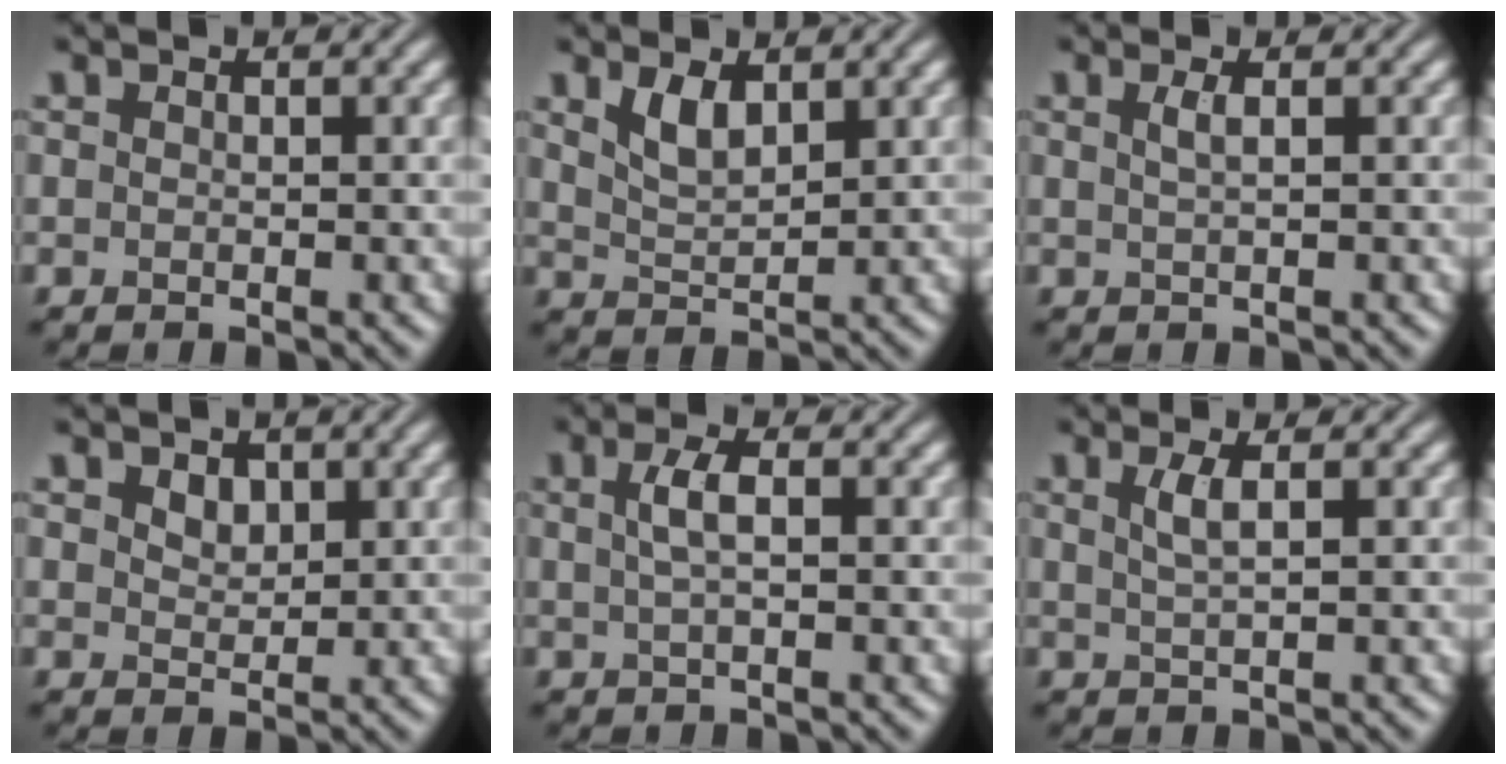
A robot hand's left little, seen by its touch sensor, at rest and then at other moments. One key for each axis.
{"total": 2.6, "fx": 1.6, "fy": 1.1, "fz": 1.8, "tx": -0.042, "ty": -0.004, "tz": 0.035}
{"total": 1.4, "fx": 0.4, "fy": 0.5, "fz": 1.2, "tx": -0.020, "ty": 0.003, "tz": 0.005}
{"total": 1.6, "fx": 0.9, "fy": 1.1, "fz": 0.8, "tx": -0.017, "ty": -0.001, "tz": 0.017}
{"total": 2.1, "fx": 0.4, "fy": 0.6, "fz": 2.0, "tx": -0.042, "ty": 0.006, "tz": 0.007}
{"total": 1.9, "fx": 0.6, "fy": 0.5, "fz": 1.8, "tx": -0.032, "ty": 0.000, "tz": 0.009}